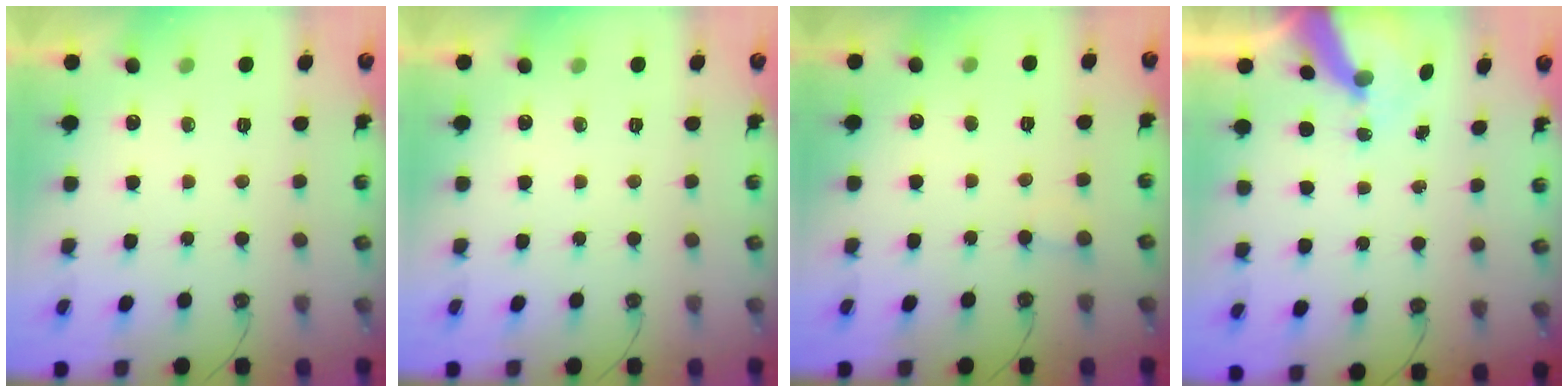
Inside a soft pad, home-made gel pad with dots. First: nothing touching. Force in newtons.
{"total": 0.0}
{"total": 2.0, "press": 2.0, "slide": 0.1}
{"total": 9.1, "press": 9.1, "slide": 0.7}